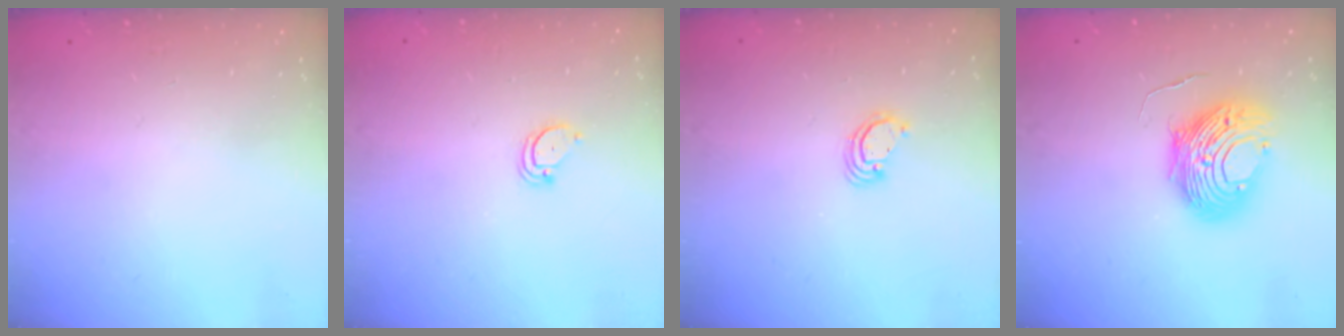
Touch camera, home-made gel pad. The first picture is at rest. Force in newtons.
{"total": 2.7, "press": 2.7, "slide": 0.2}
{"total": 3.7, "press": 3.6, "slide": 0.2}
{"total": 13.0, "press": 12.9, "slide": 1.4}